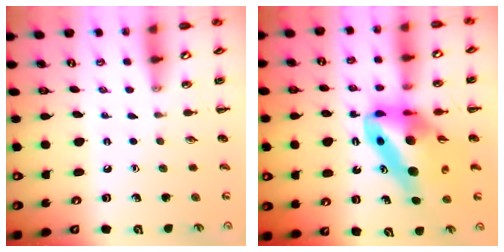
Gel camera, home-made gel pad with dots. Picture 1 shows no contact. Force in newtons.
{"total": 14.7, "press": 14.0, "slide": 4.4}